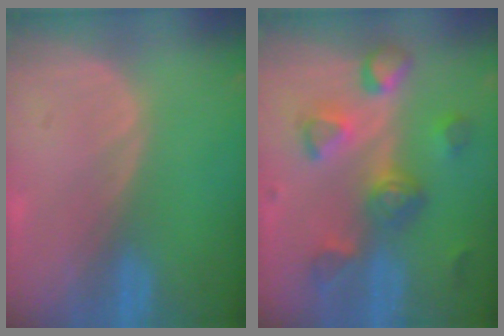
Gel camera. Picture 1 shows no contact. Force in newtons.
{"total": 8.1, "press": 7.8, "slide": 2.3}